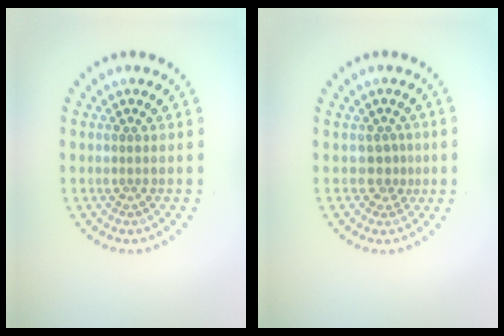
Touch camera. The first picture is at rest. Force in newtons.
{"total": 1.7, "press": 1.2, "slide": 1.2}